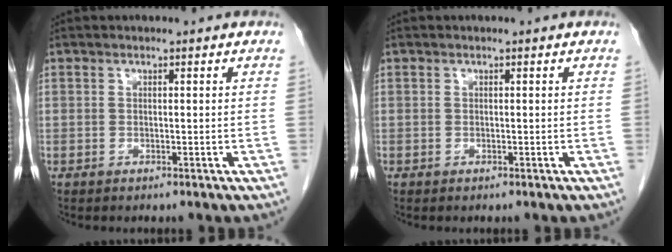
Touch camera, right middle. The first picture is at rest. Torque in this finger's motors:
{"motor_torque": [-0.14, 0.16, 0.06, 0.01]}